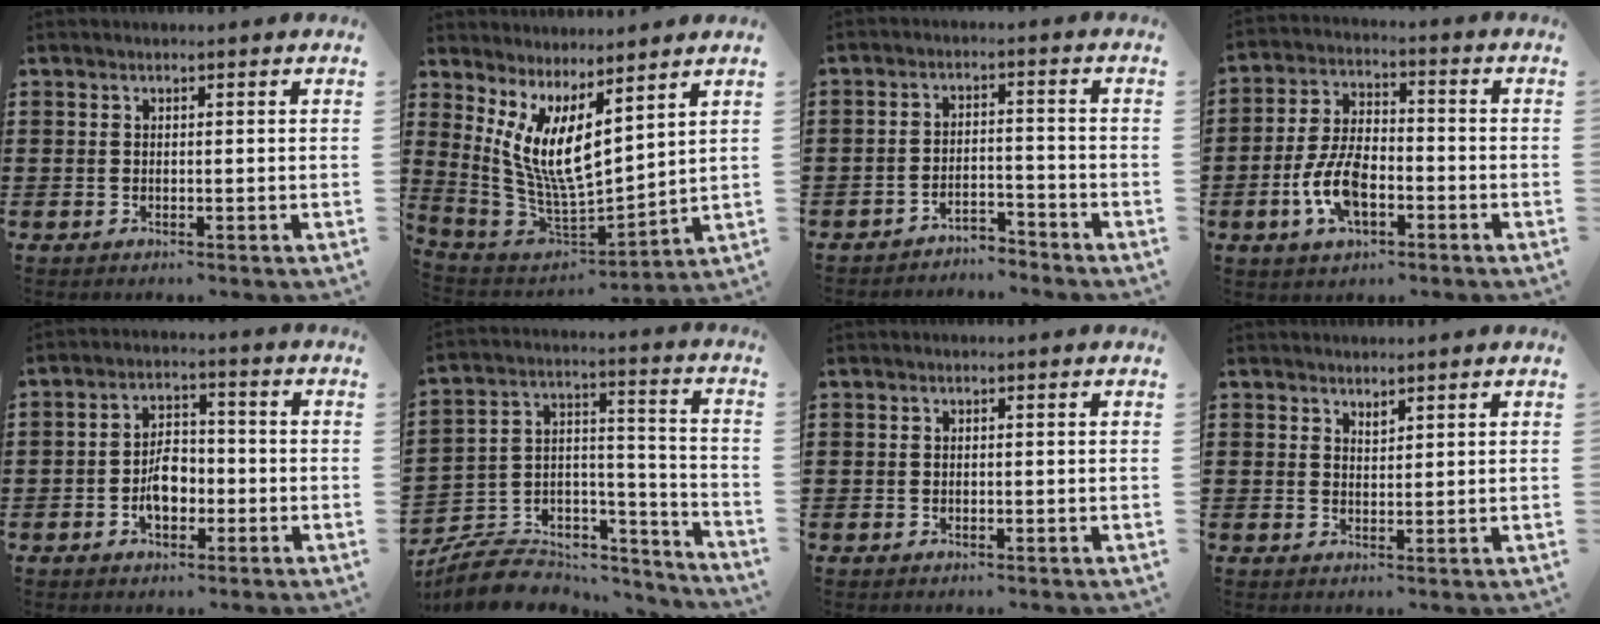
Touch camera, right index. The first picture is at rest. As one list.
[{"total": 8.9, "force": [3.4, 2.8, 7.7], "torque": [-0.181, -0.042, 0.062]}, {"total": 3.7, "force": [-3.7, 0.2, 0.2], "torque": [-0.010, 0.004, -0.077]}, {"total": 8.6, "force": [-2.9, 4.3, 6.9], "torque": [-0.161, -0.001, -0.058]}, {"total": 5.4, "force": [-1.6, 3.3, 4.0], "torque": [-0.068, 0.006, -0.033]}, {"total": 7.8, "force": [-6.6, 3.7, 1.8], "torque": [-0.044, 0.005, -0.127]}, {"total": 0.0}, {"total": 1.4, "force": [1.3, 0.4, 0.2], "torque": [-0.005, 0.002, 0.025]}]